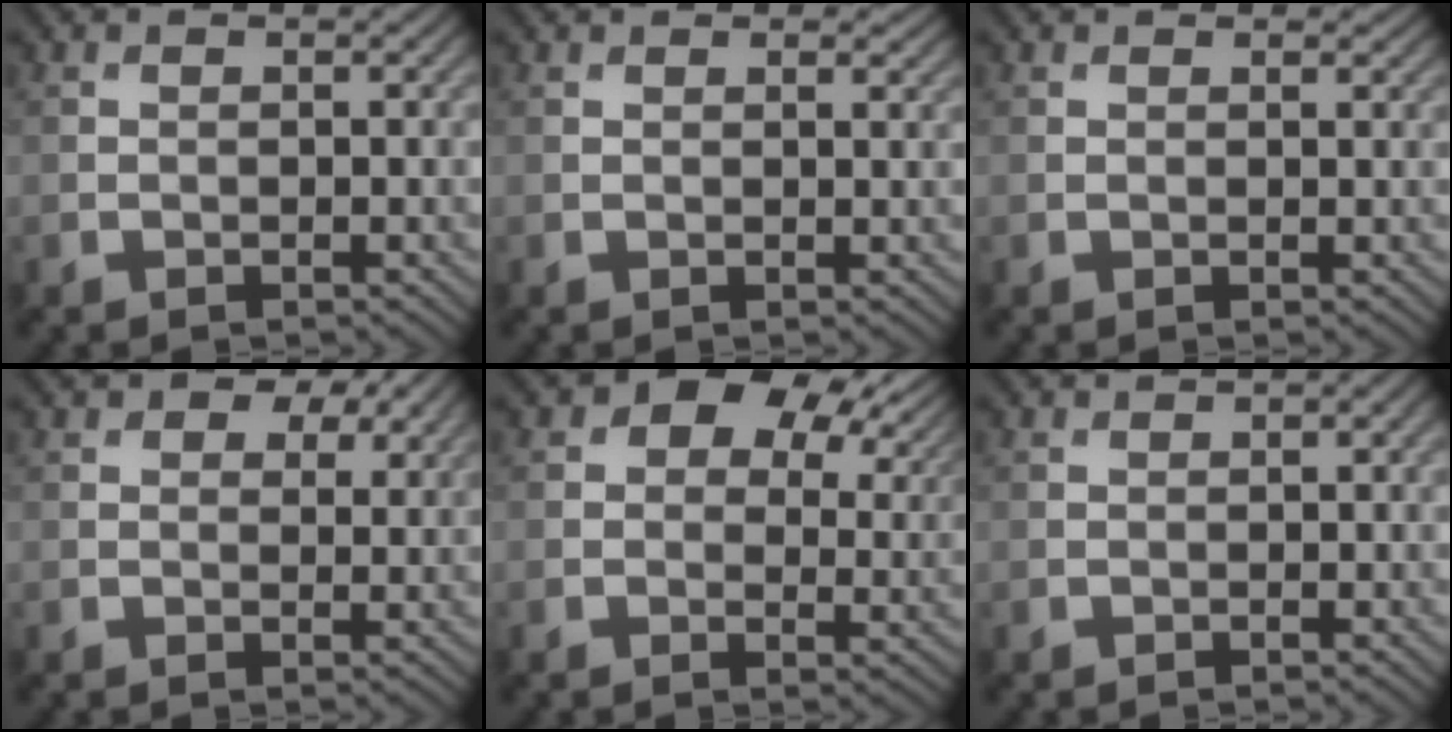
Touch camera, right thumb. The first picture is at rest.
{"total": 2.2, "force": [1.7, 0.7, 1.2], "torque": [-0.024, 0.000, 0.025]}
{"total": 1.5, "force": [1.3, 0.4, 0.7], "torque": [-0.014, -0.001, 0.019]}
{"total": 5.4, "force": [3.3, 3.4, 2.7], "torque": [-0.037, 0.002, 0.052]}
{"total": 11.0, "force": [5.5, 6.9, 6.6], "torque": [-0.099, 0.006, 0.095]}
{"total": 1.3, "force": [0.1, 1.2, 0.6], "torque": [-0.004, -0.004, -0.001]}